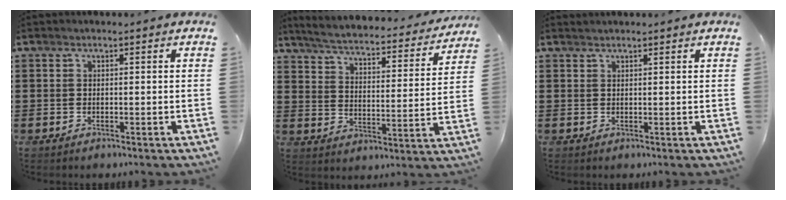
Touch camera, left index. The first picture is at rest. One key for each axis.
{"total": 4.0, "fx": 3.8, "fy": -0.1, "fz": 1.2, "tx": -0.046, "ty": -0.033, "tz": 0.058}
{"total": 0.7, "fx": 0.7, "fy": 0.0, "fz": 0.2, "tx": -0.005, "ty": -0.001, "tz": 0.014}